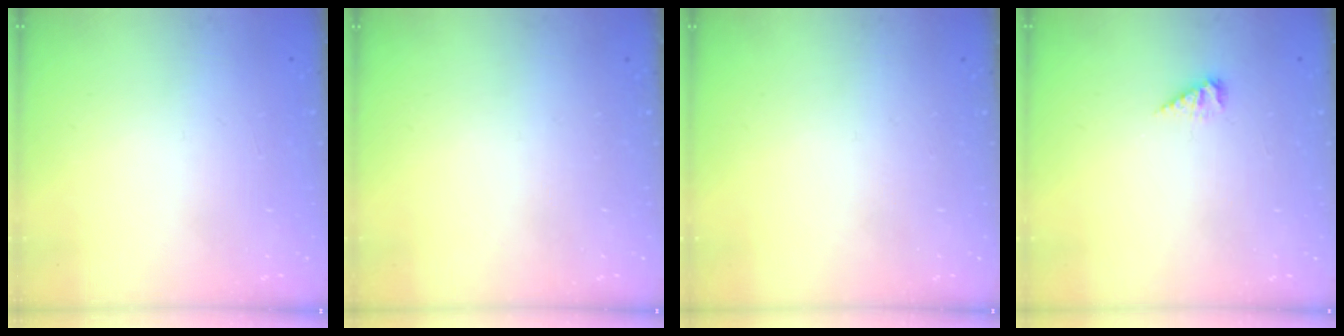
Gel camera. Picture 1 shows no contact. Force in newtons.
{"total": 0.0}
{"total": 0.0}
{"total": 4.3, "press": 4.3, "slide": 0.4}